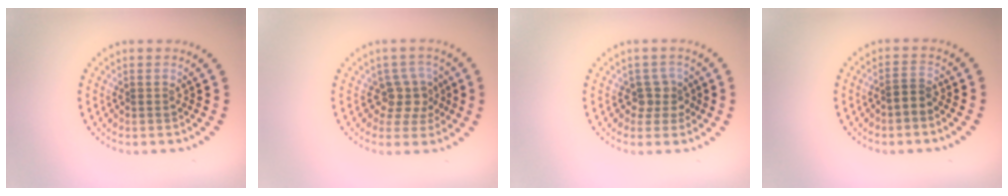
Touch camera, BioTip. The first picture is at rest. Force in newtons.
{"total": 2.9, "press": 2.2, "slide": 1.8}
{"total": 2.0, "press": 1.5, "slide": 1.3}
{"total": 1.0, "press": 0.7, "slide": 0.7}